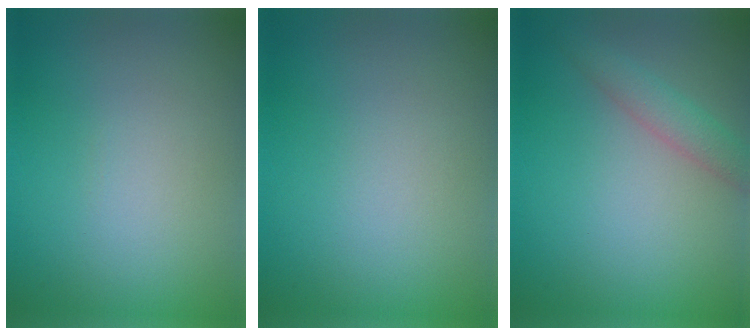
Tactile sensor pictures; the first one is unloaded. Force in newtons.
{"total": 0.0}
{"total": 2.2, "press": 2.2, "slide": 0.1}